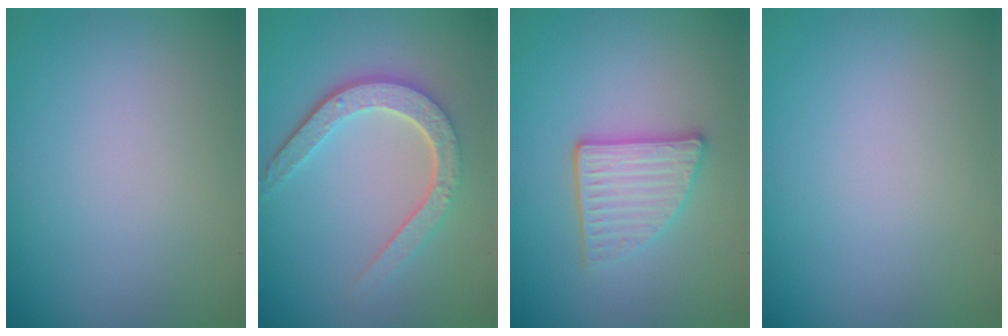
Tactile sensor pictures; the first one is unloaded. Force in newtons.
{"total": 4.7, "press": 3.6, "slide": 2.9}
{"total": 3.4, "press": 2.9, "slide": 1.7}
{"total": 0.0}